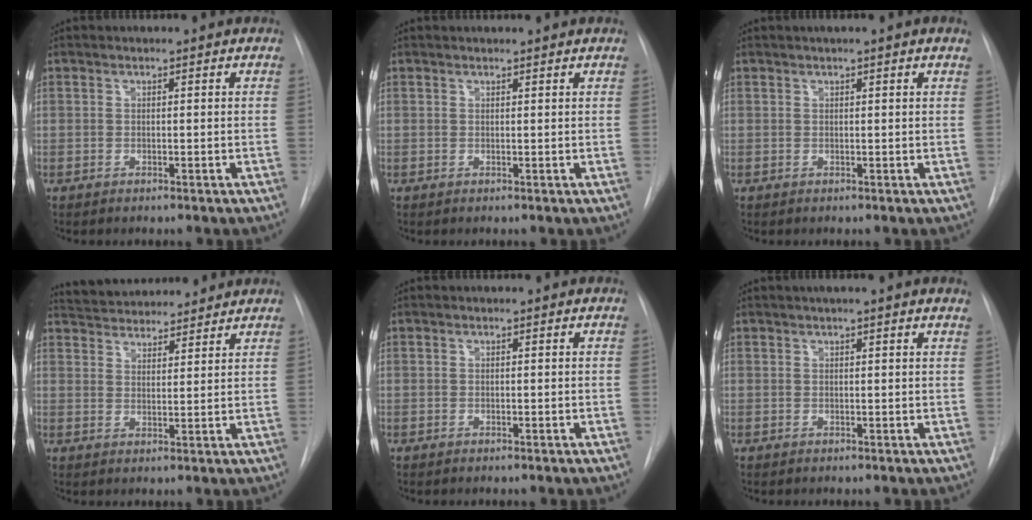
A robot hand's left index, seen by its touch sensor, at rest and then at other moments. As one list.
[{"total": 1.4, "force": [1.4, -0.3, 0.2], "torque": [-0.008, 0.006, 0.022]}, {"total": 1.6, "force": [1.0, -0.3, 1.2], "torque": [-0.022, 0.009, 0.016]}, {"total": 11.9, "force": [11.3, 2.6, 2.9], "torque": [-0.042, 0.026, 0.170]}, {"total": 0.0}, {"total": 3.3, "force": [2.6, -0.4, 2.0], "torque": [-0.025, 0.018, 0.034]}]